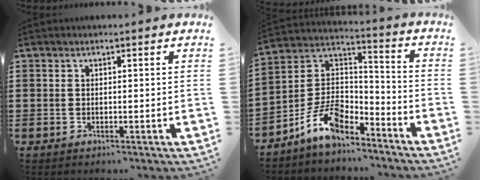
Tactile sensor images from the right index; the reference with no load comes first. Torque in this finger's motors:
{"motor_torque": [2.14, 0.00, 1.05, 0.17]}